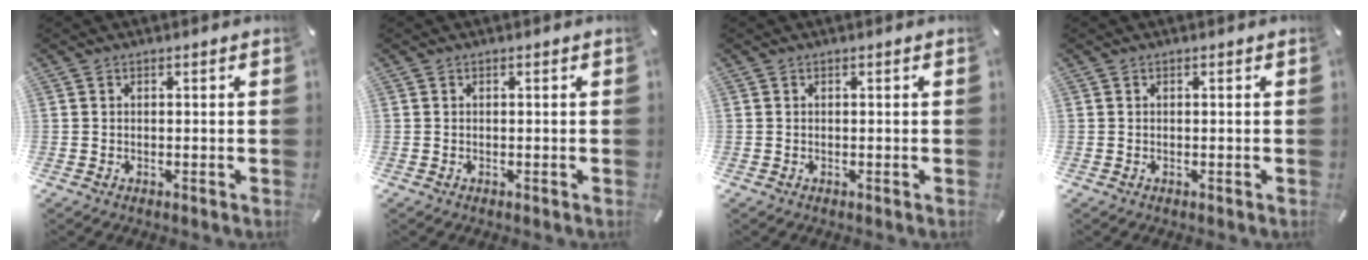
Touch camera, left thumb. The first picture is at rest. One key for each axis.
{"total": 0.0}
{"total": 0.0}
{"total": 0.0}